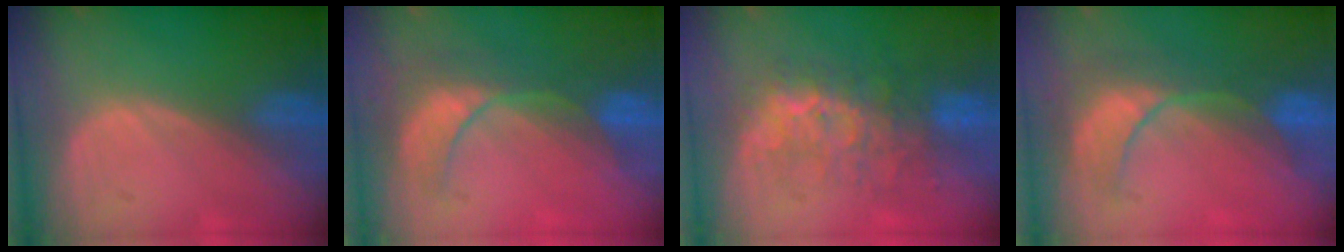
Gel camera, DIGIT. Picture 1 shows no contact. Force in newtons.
{"total": 8.7, "press": 7.7, "slide": 4.0}
{"total": 8.2, "press": 8.0, "slide": 1.9}
{"total": 8.0, "press": 7.9, "slide": 1.6}